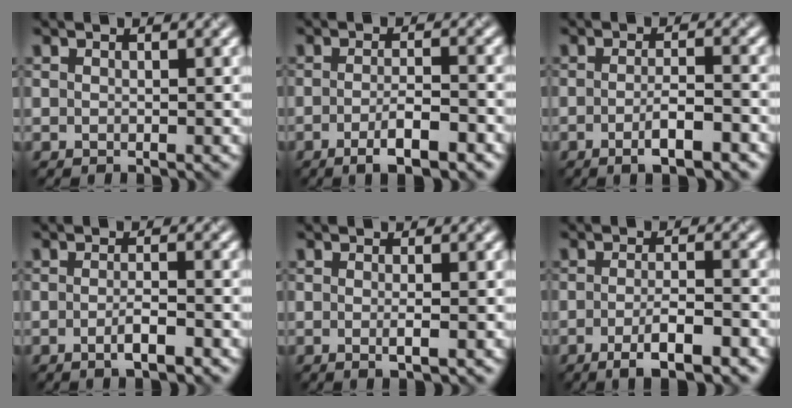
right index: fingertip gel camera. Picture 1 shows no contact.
{"total": 4.1, "force": [-2.0, 0.9, 3.5], "torque": [-0.059, -0.001, -0.034]}
{"total": 3.9, "force": [-1.7, 0.9, 3.4], "torque": [-0.056, 0.001, -0.029]}
{"total": 2.4, "force": [-1.0, 0.5, 2.1], "torque": [-0.034, 0.001, -0.018]}
{"total": 1.5, "force": [-0.2, 0.3, 1.4], "torque": [-0.022, -0.004, -0.006]}
{"total": 4.6, "force": [-2.2, 1.0, 3.9], "torque": [-0.065, -0.002, -0.037]}